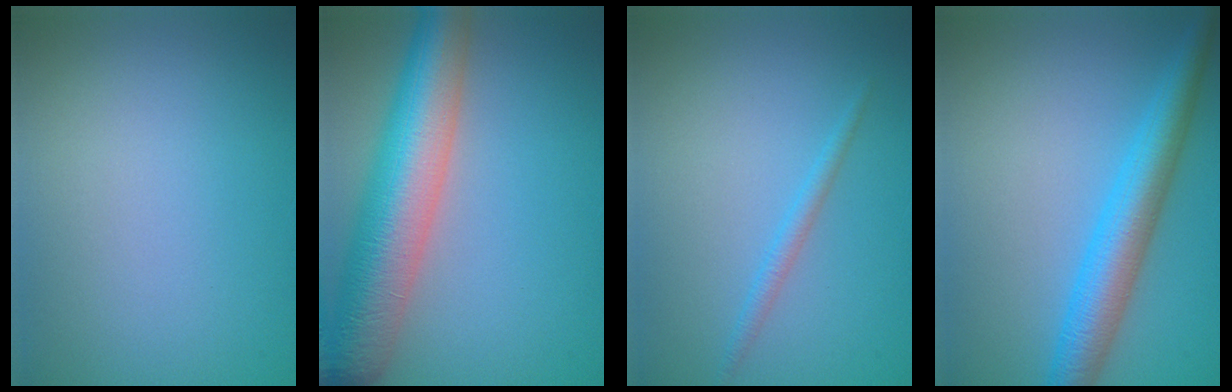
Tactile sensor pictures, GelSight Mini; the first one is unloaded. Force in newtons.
{"total": 9.9, "press": 9.8, "slide": 0.5}
{"total": 1.3, "press": 1.3, "slide": 0.1}
{"total": 5.5, "press": 5.5, "slide": 0.1}